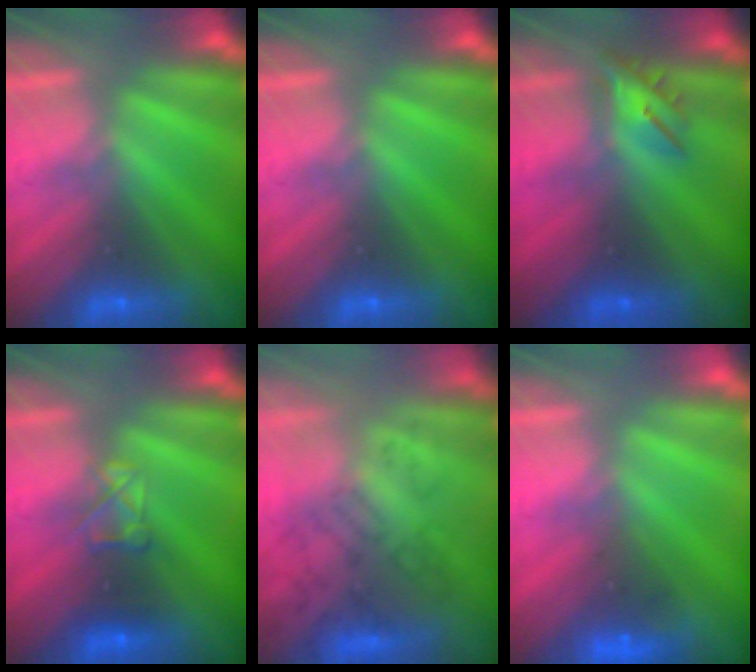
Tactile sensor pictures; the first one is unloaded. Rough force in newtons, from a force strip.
{"total": 0.0}
{"total": 4.4}
{"total": 2.9}
{"total": 3.7}
{"total": 4.8}